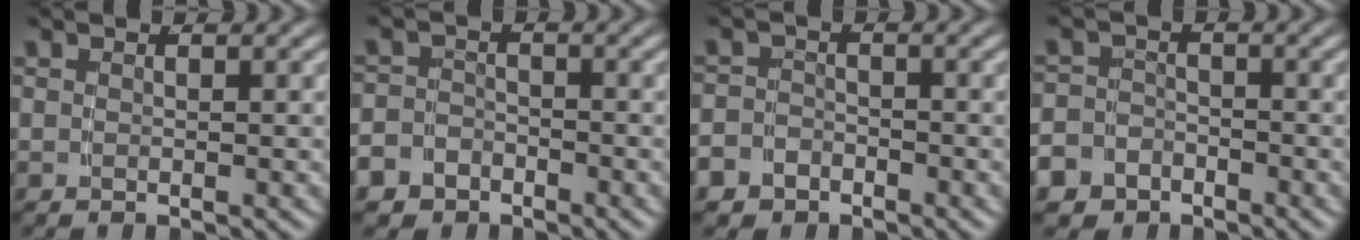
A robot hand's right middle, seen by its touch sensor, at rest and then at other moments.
{"total": 4.6, "force": [-3.0, 3.5, 0.5], "torque": [-0.020, -0.017, -0.053]}
{"total": 3.8, "force": [-2.6, 2.8, 0.3], "torque": [-0.015, -0.016, -0.045]}
{"total": 6.3, "force": [-3.6, 5.1, 1.2], "torque": [-0.032, -0.024, -0.064]}